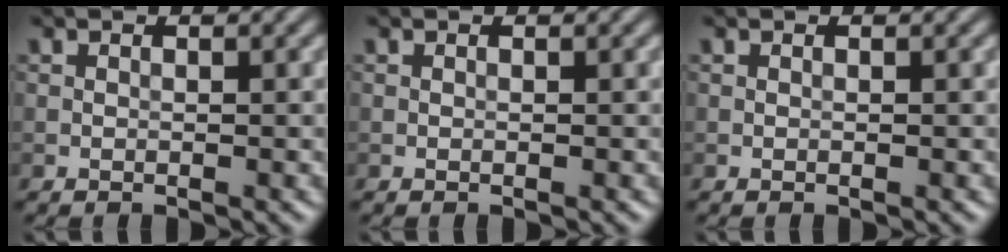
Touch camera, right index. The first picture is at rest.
{"total": 0.0}
{"total": 0.0}